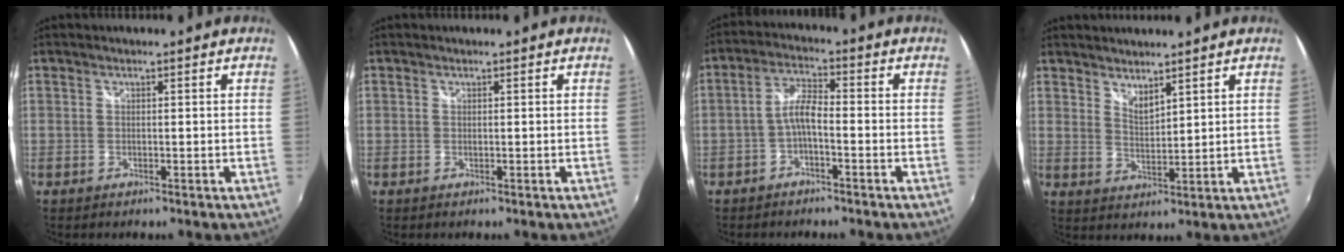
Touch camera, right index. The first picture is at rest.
{"total": 0.0}
{"total": 4.4, "force": [-2.0, 1.2, 3.7], "torque": [-0.081, 0.013, -0.039]}
{"total": 3.9, "force": [3.4, 0.8, 1.6], "torque": [-0.024, -0.006, 0.060]}